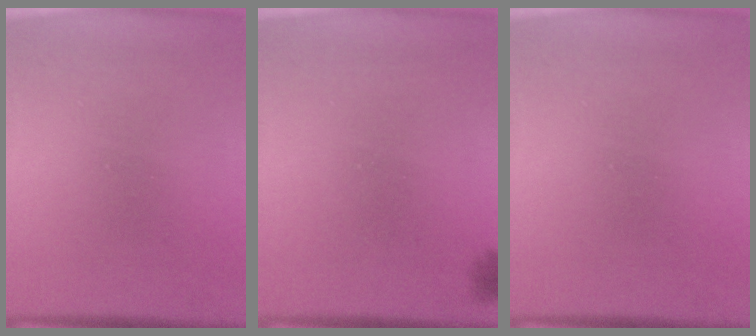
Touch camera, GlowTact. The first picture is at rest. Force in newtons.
{"total": 1.6}
{"total": 0.0}